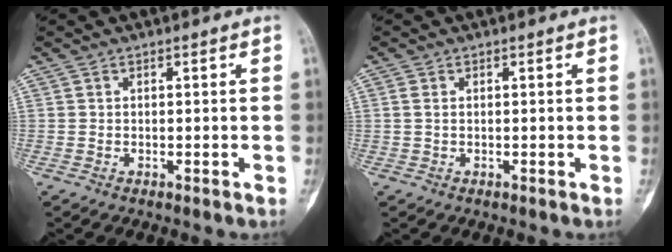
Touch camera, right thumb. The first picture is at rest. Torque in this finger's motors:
{"motor_torque": [-0.74, -0.07, 0.46, 0.00, -0.12]}